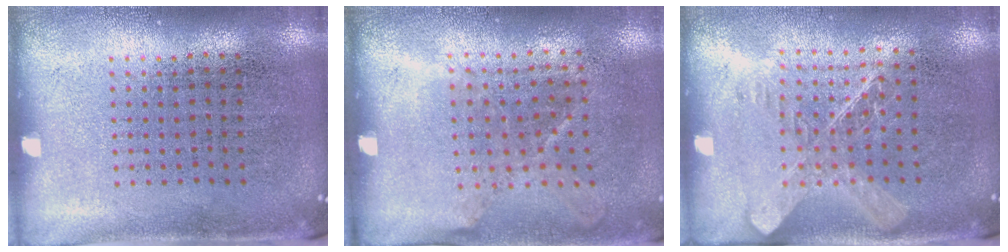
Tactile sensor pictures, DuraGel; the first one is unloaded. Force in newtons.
{"total": 1.2, "press": 0.9, "slide": 0.9}
{"total": 1.5, "press": 1.3, "slide": 0.8}